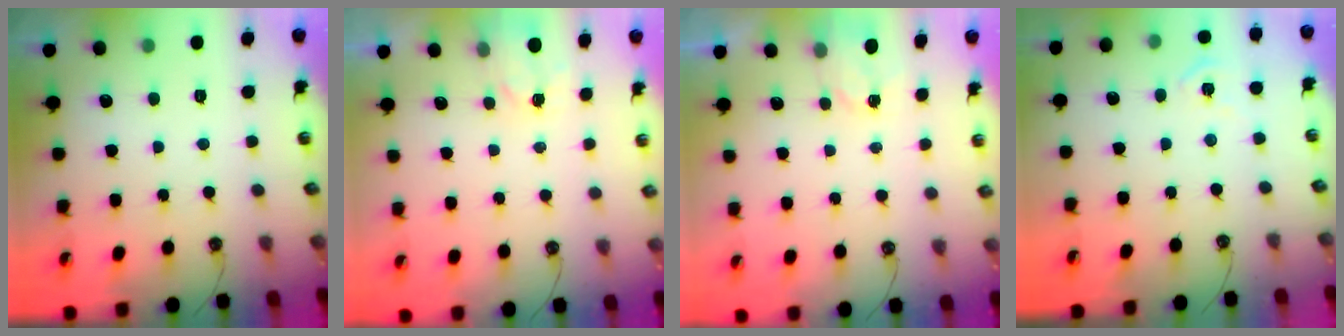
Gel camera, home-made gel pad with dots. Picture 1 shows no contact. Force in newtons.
{"total": 3.0, "press": 3.0, "slide": 0.4}
{"total": 2.4, "press": 2.4, "slide": 0.3}
{"total": 4.7, "press": 4.7, "slide": 0.6}